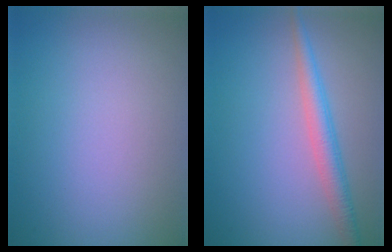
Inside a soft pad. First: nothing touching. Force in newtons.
{"total": 2.8, "press": 2.8, "slide": 0.1}